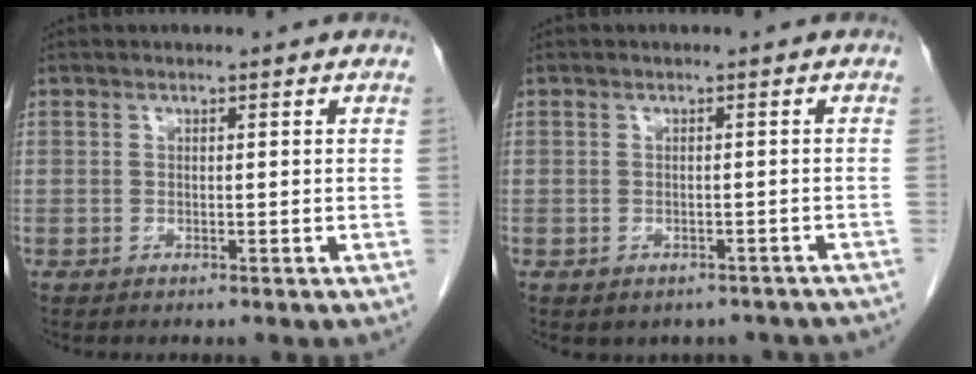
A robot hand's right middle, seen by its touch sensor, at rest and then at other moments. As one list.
[{"total": 6.2, "force": [-5.0, 3.3, 1.5], "torque": [-0.012, 0.014, -0.048]}]